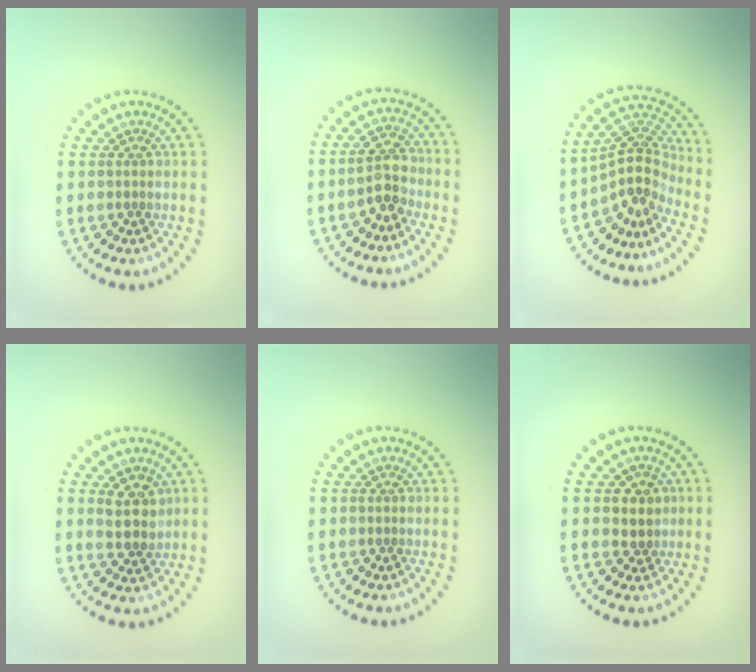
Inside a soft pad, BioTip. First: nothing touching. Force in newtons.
{"total": 2.8, "press": 2.6, "slide": 1.1}
{"total": 4.1, "press": 2.8, "slide": 3.1}
{"total": 2.8, "press": 2.6, "slide": 1.0}
{"total": 0.0}
{"total": 2.4, "press": 2.1, "slide": 1.1}